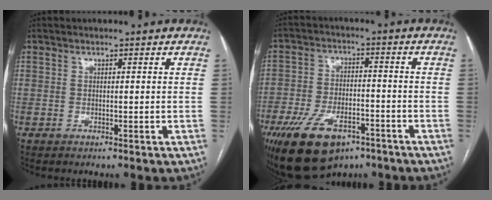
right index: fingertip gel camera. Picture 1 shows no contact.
{"total": 13.7, "force": [-8.3, 6.7, 8.5], "torque": [-0.161, -0.001, -0.136]}